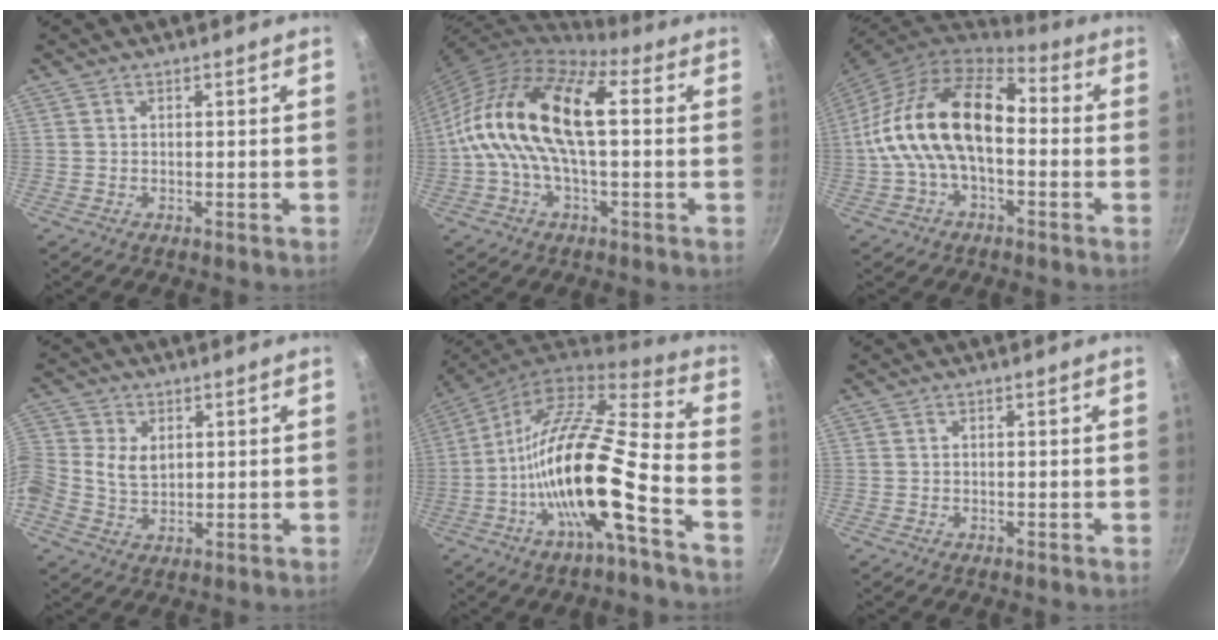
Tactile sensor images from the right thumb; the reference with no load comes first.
{"total": 18.7, "force": [2.0, 9.1, 16.2], "torque": [-0.288, 0.024, 0.015]}
{"total": 18.5, "force": [-0.7, 10.8, 15.0], "torque": [-0.258, 0.042, -0.029]}
{"total": 7.2, "force": [0.8, 5.8, 4.2], "torque": [-0.082, 0.010, 0.009]}
{"total": 19.8, "force": [-7.1, 4.8, 17.8], "torque": [-0.309, 0.043, -0.148]}
{"total": 0.0}